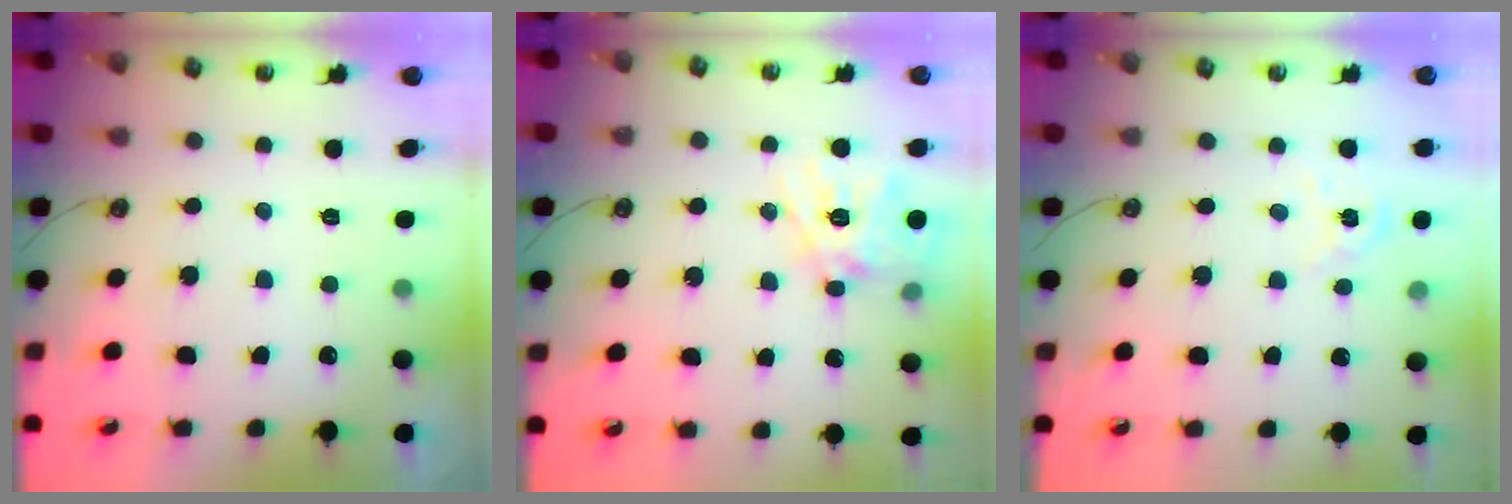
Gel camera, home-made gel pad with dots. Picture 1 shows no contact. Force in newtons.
{"total": 15.4, "press": 15.2, "slide": 2.1}
{"total": 2.7, "press": 2.7, "slide": 0.3}